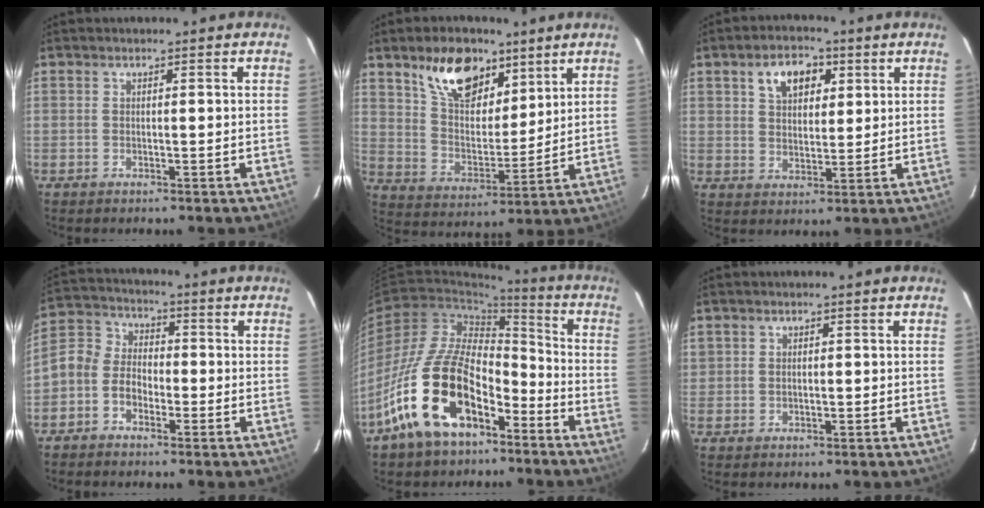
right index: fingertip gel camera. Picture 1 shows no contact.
{"total": 14.4, "force": [9.1, 7.6, 8.1], "torque": [-0.140, 0.017, 0.169]}
{"total": 7.8, "force": [3.5, 4.8, 4.9], "torque": [-0.082, 0.022, 0.062]}
{"total": 8.3, "force": [-3.4, 6.4, 4.1], "torque": [-0.103, 0.031, -0.077]}
{"total": 18.0, "force": [-10.5, 9.1, 11.4], "torque": [-0.220, 0.014, -0.186]}
{"total": 1.0, "force": [0.3, 1.0, 0.0], "torque": [0.005, 0.003, 0.004]}